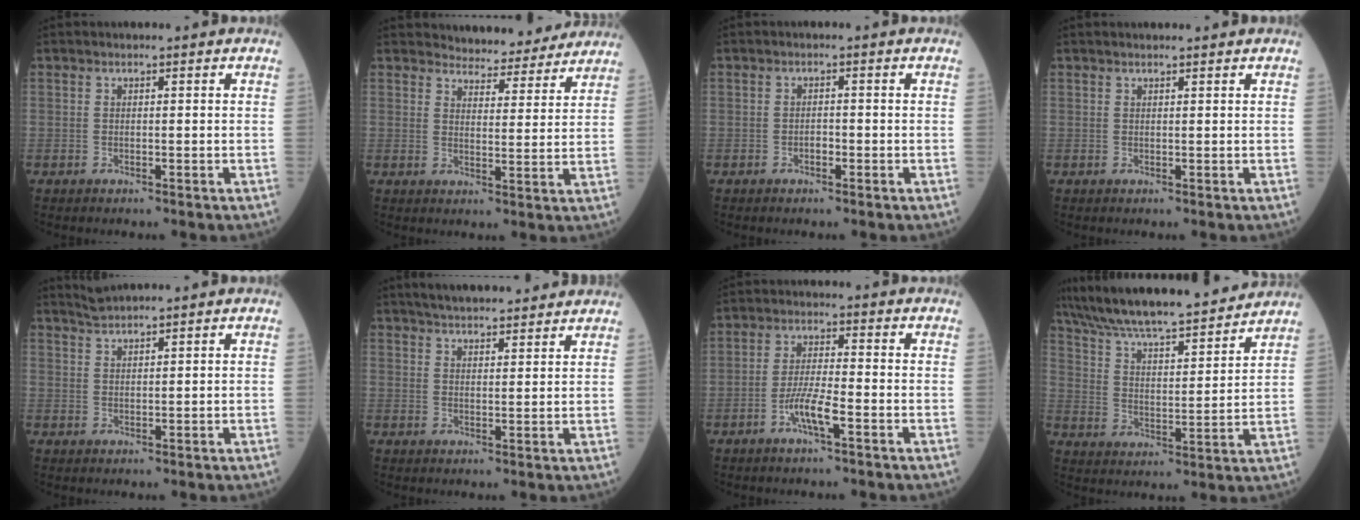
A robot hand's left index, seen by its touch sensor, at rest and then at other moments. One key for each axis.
{"total": 9.2, "fx": 8.9, "fy": 2.0, "fz": 1.3, "tx": -0.010, "ty": -0.007, "tz": 0.105}
{"total": 1.1, "fx": -0.8, "fy": 0.5, "fz": 0.6, "tx": -0.007, "ty": -0.003, "tz": -0.017}
{"total": 2.5, "fx": 2.4, "fy": 0.3, "fz": 0.9, "tx": -0.008, "ty": 0.018, "tz": 0.027}
{"total": 2.1, "fx": 2.0, "fy": -0.7, "fz": 0.3, "tx": -0.008, "ty": 0.008, "tz": 0.050}
{"total": 12.1, "fx": 10.9, "fy": 2.1, "fz": 4.8, "tx": -0.069, "ty": 0.025, "tz": 0.151}
{"total": 5.1, "fx": -2.6, "fy": 0.4, "fz": 4.4, "tx": -0.087, "ty": -0.009, "tz": -0.056}
{"total": 21.3, "fx": 19.1, "fy": 2.4, "fz": 9.2, "tx": -0.161, "ty": 0.009, "tz": 0.290}